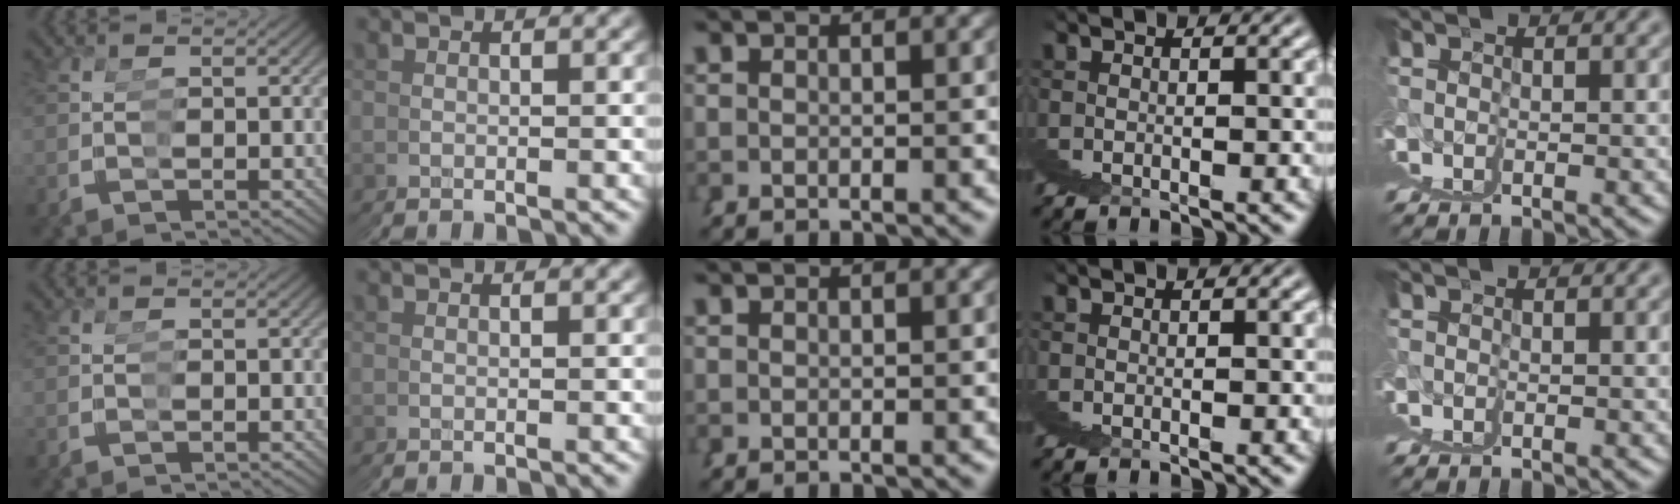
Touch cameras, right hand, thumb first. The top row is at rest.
{}